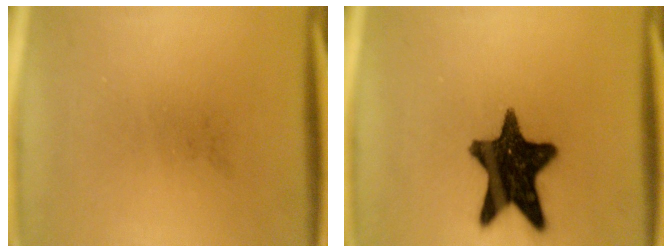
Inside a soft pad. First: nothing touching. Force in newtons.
{"total": 15.6}